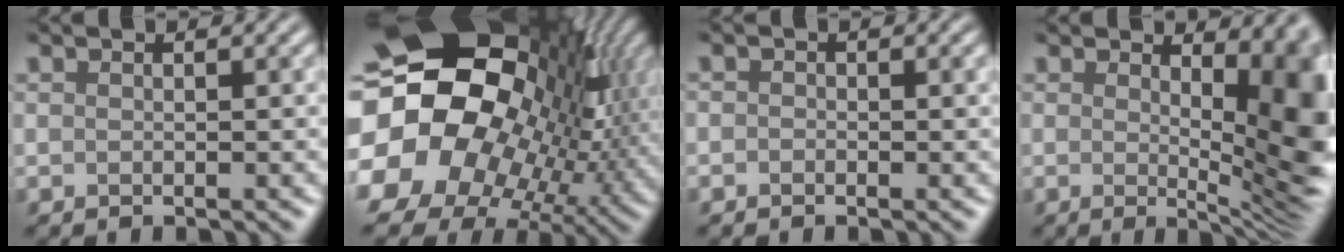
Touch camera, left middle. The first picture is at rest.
{"total": 22.2, "force": [-0.2, 18.7, 11.9], "torque": [-0.253, -0.024, -0.007]}
{"total": 1.1, "force": [-0.7, -0.4, -0.7], "torque": [-0.006, -0.006, 0.003]}
{"total": 12.1, "force": [0.9, 5.0, 11.0], "torque": [-0.087, 0.004, 0.027]}